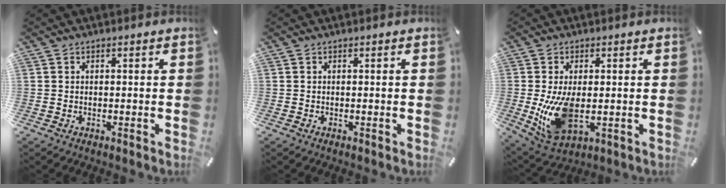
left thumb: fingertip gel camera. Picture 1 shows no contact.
{"total": 0.0}
{"total": 11.8, "force": [-0.5, 6.7, 9.8], "torque": [-0.205, -0.019, -0.006]}